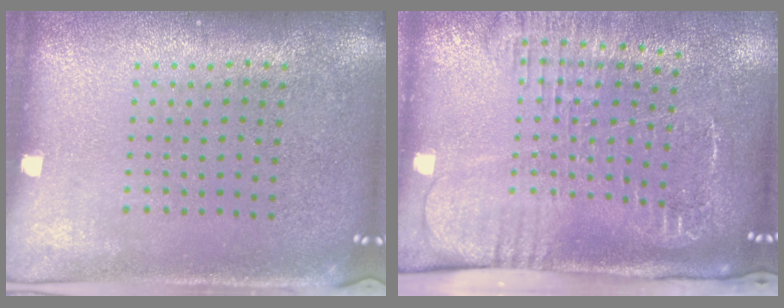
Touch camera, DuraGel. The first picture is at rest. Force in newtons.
{"total": 2.6, "press": 2.0, "slide": 1.7}